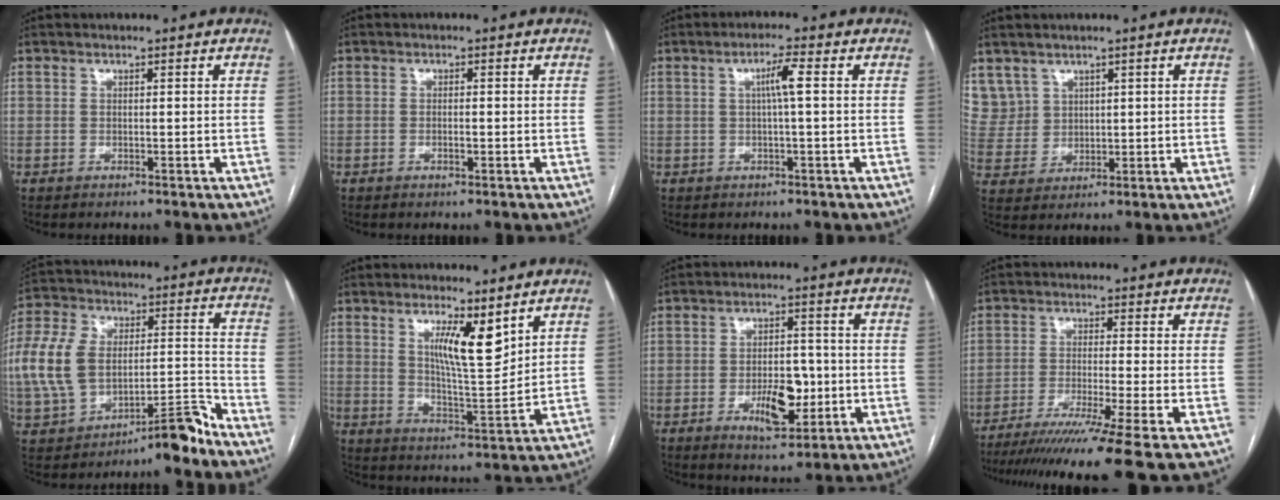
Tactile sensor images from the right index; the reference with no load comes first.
{"total": 1.2, "force": [-0.5, 0.3, 1.1], "torque": [-0.018, 0.001, -0.008]}
{"total": 3.6, "force": [0.5, -0.2, 3.6], "torque": [-0.062, 0.007, 0.007]}
{"total": 7.5, "force": [4.4, 6.0, 0.7], "torque": [-0.023, 0.022, 0.109]}
{"total": 12.6, "force": [-5.7, 5.8, 9.6], "torque": [-0.180, 0.057, -0.090]}
{"total": 8.4, "force": [4.5, 1.4, 7.0], "torque": [-0.123, -0.013, 0.082]}
{"total": 8.2, "force": [-2.3, 3.6, 7.0], "torque": [-0.112, 0.005, -0.029]}
{"total": 14.6, "force": [-11.3, -2.6, 8.8], "torque": [-0.128, -0.049, -0.178]}